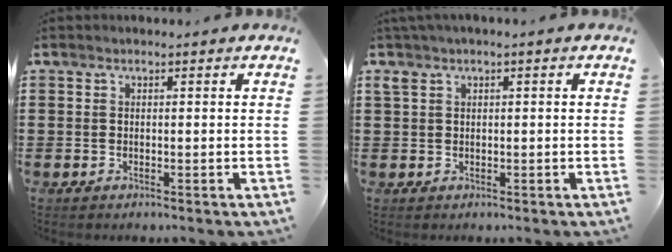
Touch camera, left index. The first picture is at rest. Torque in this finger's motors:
{"motor_torque": [1.08, -1.06, 0.51, 0.16]}